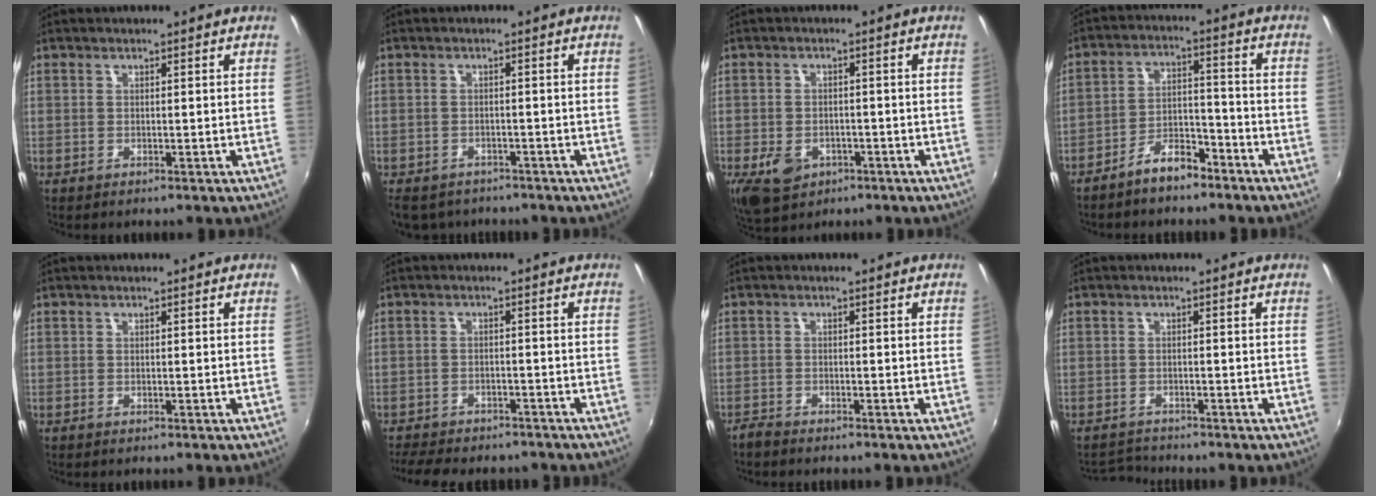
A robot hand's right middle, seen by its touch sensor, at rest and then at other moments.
{"total": 6.9, "force": [-5.5, 3.4, 2.2], "torque": [-0.055, -0.015, -0.081]}
{"total": 7.8, "force": [-3.6, 5.5, 4.2], "torque": [-0.095, -0.014, -0.054]}
{"total": 7.0, "force": [-5.5, 2.7, 3.4], "torque": [-0.069, 0.022, -0.089]}
{"total": 0.0}
{"total": 11.0, "force": [-9.5, 3.6, 4.2], "torque": [-0.101, -0.017, -0.141]}
{"total": 1.8, "force": [-1.7, 0.3, 0.3], "torque": [-0.014, -0.005, -0.036]}
{"total": 2.5, "force": [-2.4, 0.2, -0.3], "torque": [-0.007, -0.001, -0.049]}